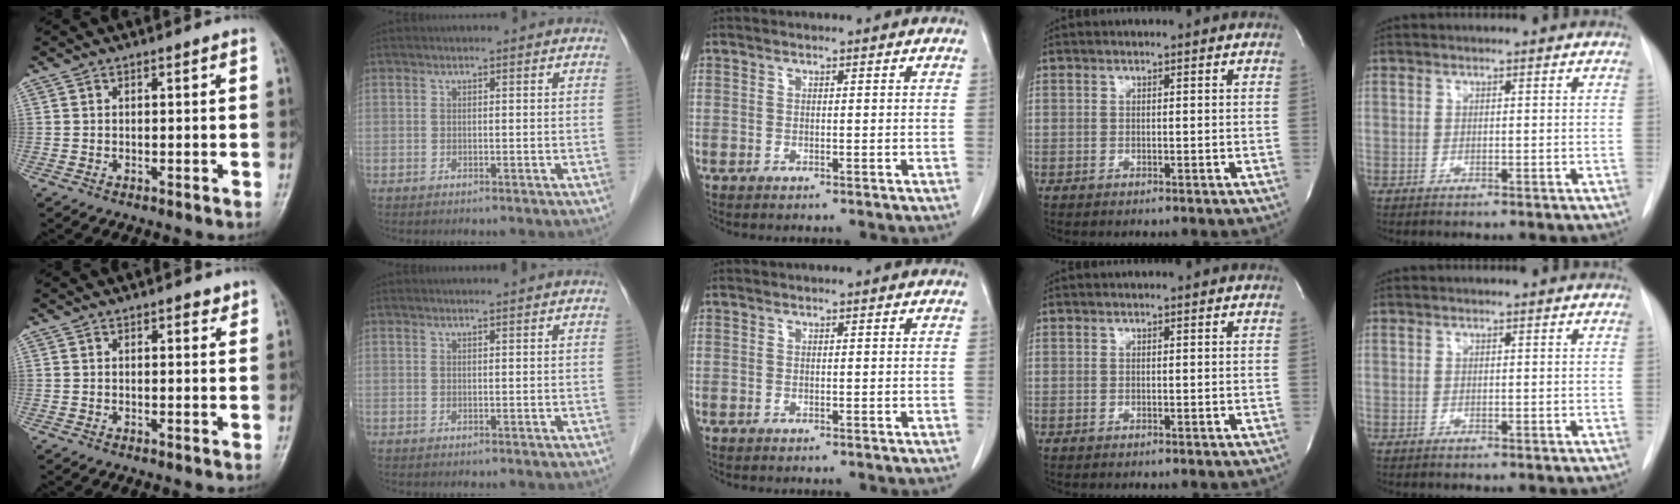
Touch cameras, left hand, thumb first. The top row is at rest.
{"thumb": {"total": 1.6, "force": [1.2, 0.8, 0.7], "torque": [-0.001, -0.006, 0.013]}, "index": {"total": 1.0, "force": [1.0, -0.2, 0.2], "torque": [-0.008, 0.003, 0.019]}}